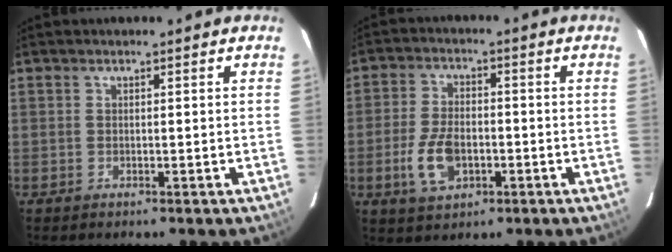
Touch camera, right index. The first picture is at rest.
{"total": 8.7, "force": [-2.7, 5.0, 6.6], "torque": [-0.142, 0.001, -0.045]}